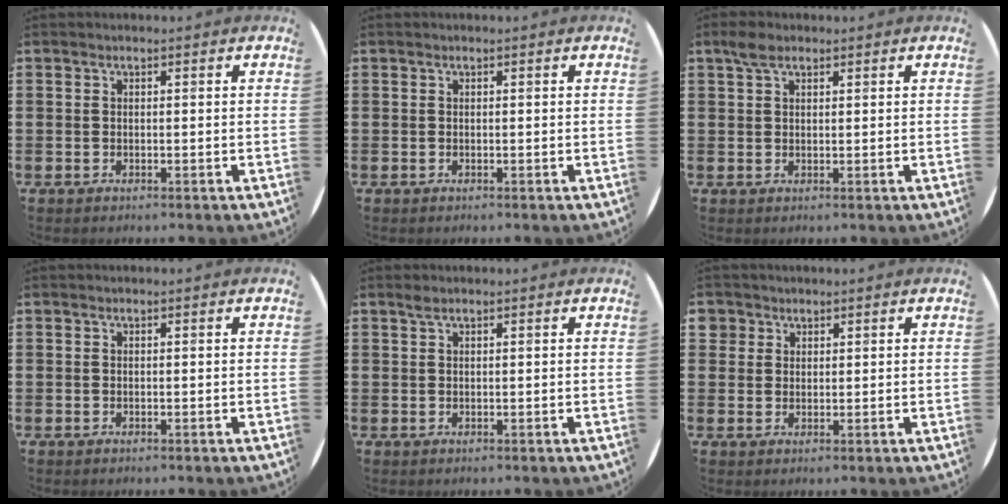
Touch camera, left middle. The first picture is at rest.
{"total": 0.0}
{"total": 2.3, "force": [1.7, 1.1, 1.2], "torque": [-0.018, 0.003, 0.029]}
{"total": 0.0}
{"total": 0.7, "force": [0.6, 0.1, 0.4], "torque": [-0.009, 0.001, 0.011]}
{"total": 2.1, "force": [1.4, 1.5, 0.0], "torque": [0.003, 0.004, 0.026]}